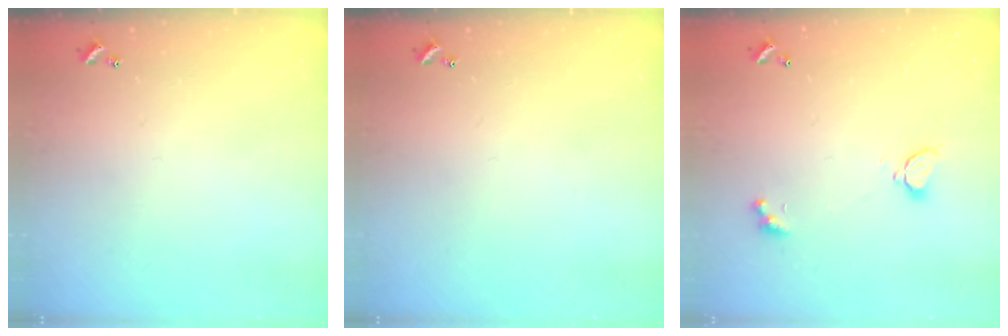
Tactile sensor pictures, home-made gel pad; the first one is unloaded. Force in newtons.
{"total": 0.0}
{"total": 1.8, "press": 1.8, "slide": 0.3}